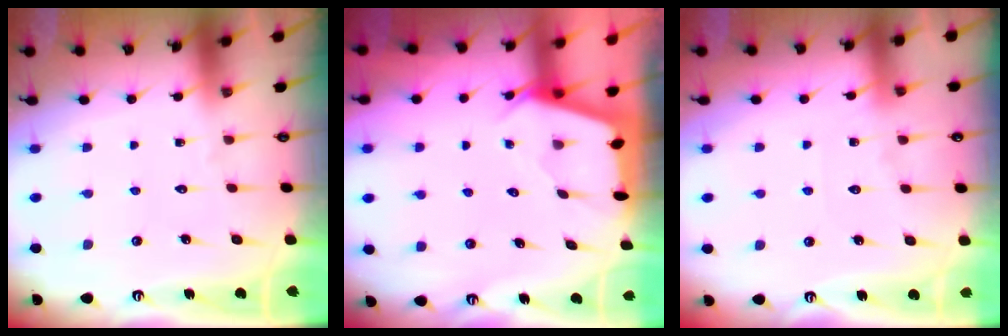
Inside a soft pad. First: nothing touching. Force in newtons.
{"total": 2.5, "press": 2.5, "slide": 0.3}
{"total": 3.7, "press": 3.7, "slide": 0.5}